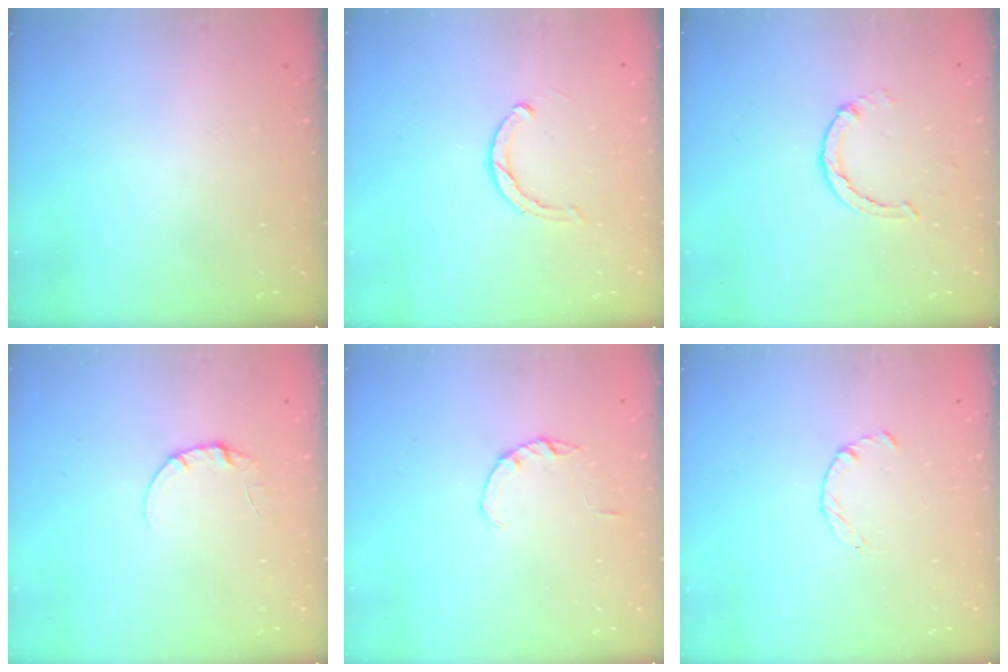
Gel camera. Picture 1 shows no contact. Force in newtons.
{"total": 2.8, "press": 2.7, "slide": 0.3}
{"total": 1.8, "press": 1.8, "slide": 0.2}
{"total": 3.3, "press": 3.3, "slide": 0.4}
{"total": 1.0, "press": 1.0, "slide": 0.2}
{"total": 1.8, "press": 1.7, "slide": 0.3}